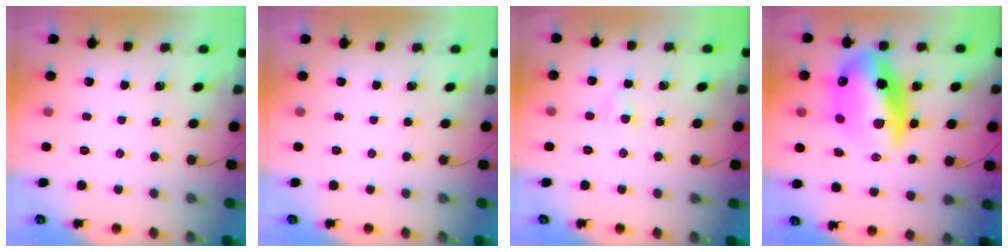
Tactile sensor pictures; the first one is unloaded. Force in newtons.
{"total": 0.0}
{"total": 2.8, "press": 2.6, "slide": 1.0}
{"total": 20.9, "press": 20.2, "slide": 5.6}